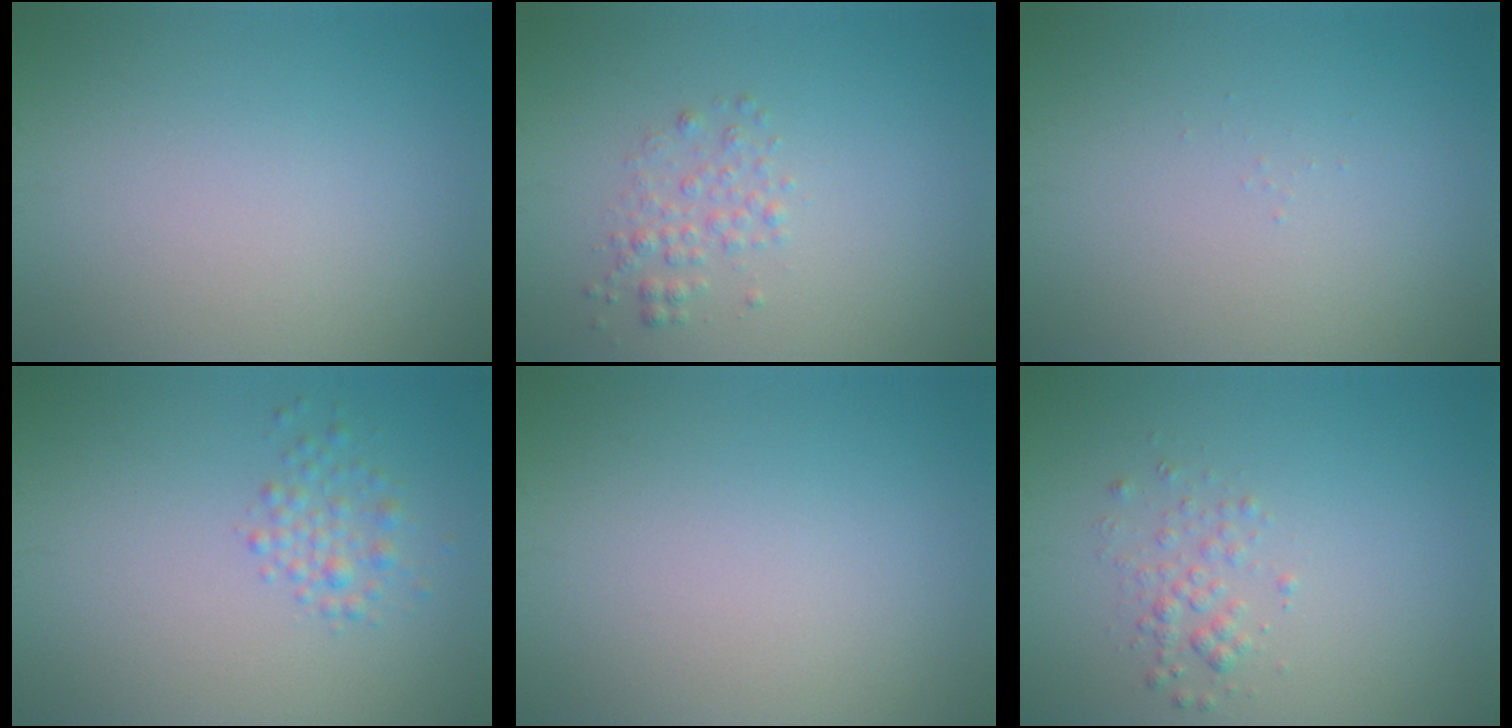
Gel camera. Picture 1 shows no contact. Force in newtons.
{"total": 1.7, "press": 1.7, "slide": 0.0}
{"total": 0.0}
{"total": 1.9, "press": 1.9, "slide": 0.1}
{"total": 0.0}
{"total": 1.5, "press": 1.5, "slide": 0.1}